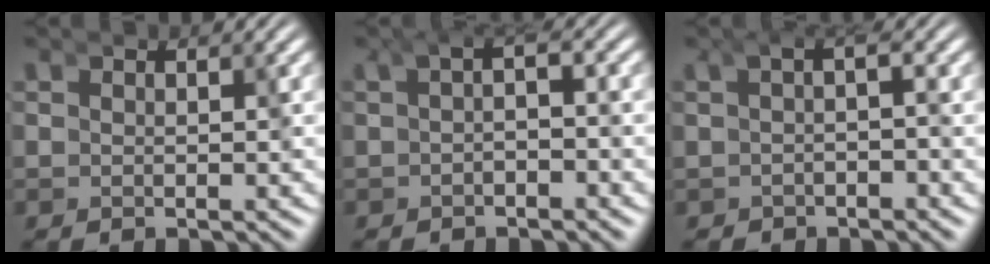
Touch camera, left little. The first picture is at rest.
{"total": 2.0, "force": [-0.4, 1.1, 1.6], "torque": [-0.020, 0.002, -0.013]}
{"total": 2.2, "force": [-0.7, 1.5, 1.4], "torque": [-0.024, -0.009, -0.013]}